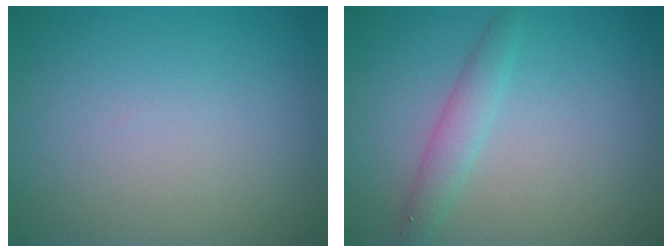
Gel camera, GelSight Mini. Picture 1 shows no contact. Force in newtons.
{"total": 2.1, "press": 2.1, "slide": 0.1}